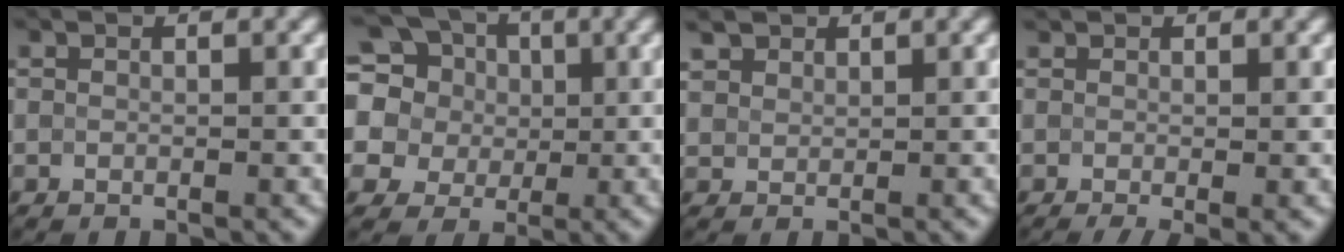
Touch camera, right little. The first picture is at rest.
{"total": 14.6, "force": [5.1, 12.0, 6.5], "torque": [-0.183, 0.038, 0.071]}
{"total": 2.5, "force": [1.9, 1.4, 0.8], "torque": [-0.035, 0.006, 0.044]}
{"total": 1.6, "force": [-0.4, 0.8, 1.4], "torque": [-0.026, -0.007, -0.007]}